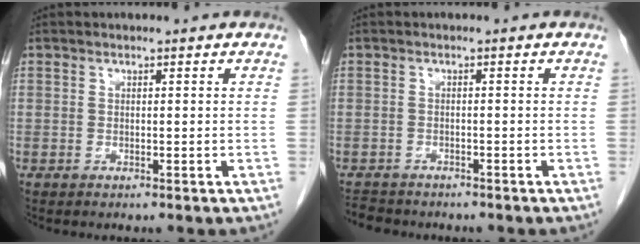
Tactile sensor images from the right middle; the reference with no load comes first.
{"total": 4.2, "force": [-3.9, 1.4, 0.8], "torque": [-0.017, -0.011, -0.060]}